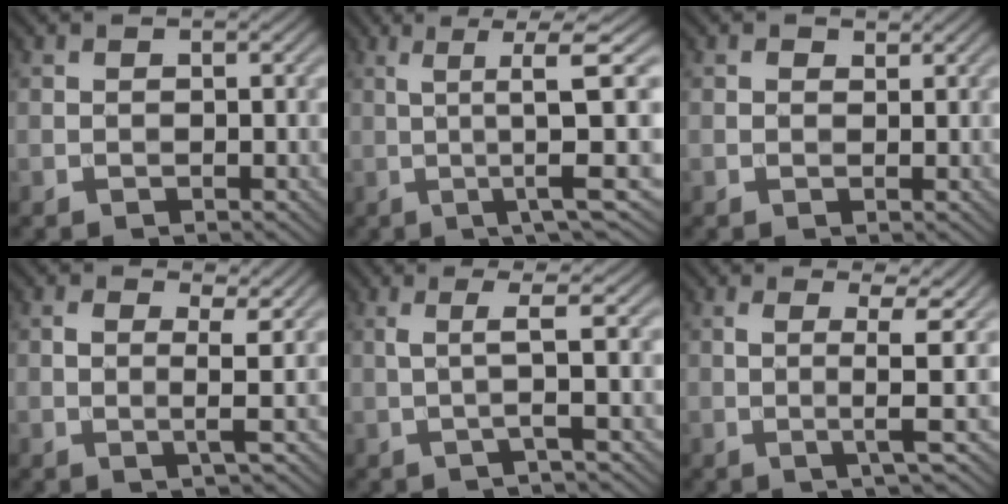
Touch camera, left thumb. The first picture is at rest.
{"total": 8.9, "force": [0.1, 0.4, 8.9], "torque": [-0.152, 0.017, 0.007]}
{"total": 1.0, "force": [0.7, 0.6, 0.4], "torque": [-0.008, 0.000, 0.010]}
{"total": 2.9, "force": [0.5, 0.5, 2.8], "torque": [-0.058, -0.001, 0.009]}
{"total": 3.2, "force": [0.3, 0.0, 3.2], "torque": [-0.062, 0.007, -0.006]}
{"total": 4.1, "force": [0.3, 0.1, 4.1], "torque": [-0.084, 0.006, 0.001]}